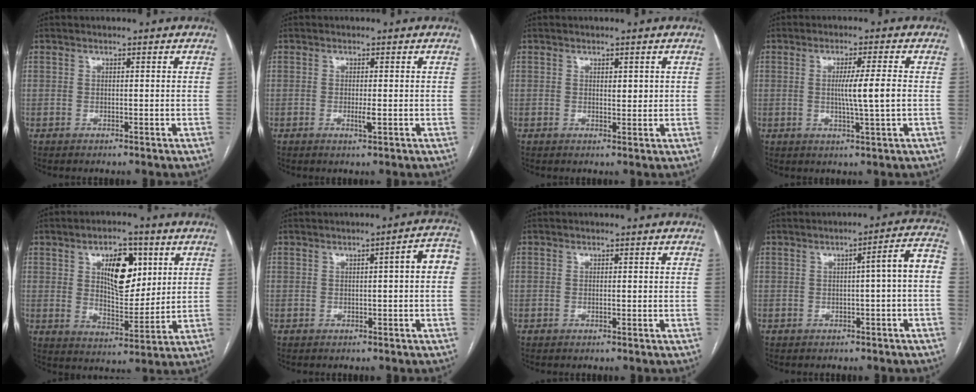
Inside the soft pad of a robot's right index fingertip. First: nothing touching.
{"total": 1.5, "force": [-0.3, 0.1, 1.5], "torque": [-0.027, -0.004, -0.004]}
{"total": 1.4, "force": [0.5, 0.7, 1.2], "torque": [-0.015, -0.003, 0.008]}
{"total": 5.6, "force": [-0.1, -0.8, 5.5], "torque": [-0.093, -0.008, -0.001]}
{"total": 10.4, "force": [3.8, 4.6, 8.5], "torque": [-0.135, 0.008, 0.068]}
{"total": 4.4, "force": [0.0, 0.5, 4.4], "torque": [-0.047, 0.014, -0.004]}
{"total": 0.0}
{"total": 5.6, "force": [-0.8, 0.0, 5.6], "torque": [-0.065, 0.021, -0.011]}